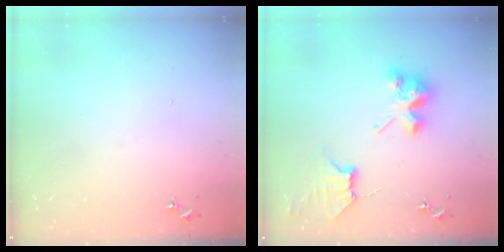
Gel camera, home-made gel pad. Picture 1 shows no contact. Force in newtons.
{"total": 8.9, "press": 8.8, "slide": 0.6}